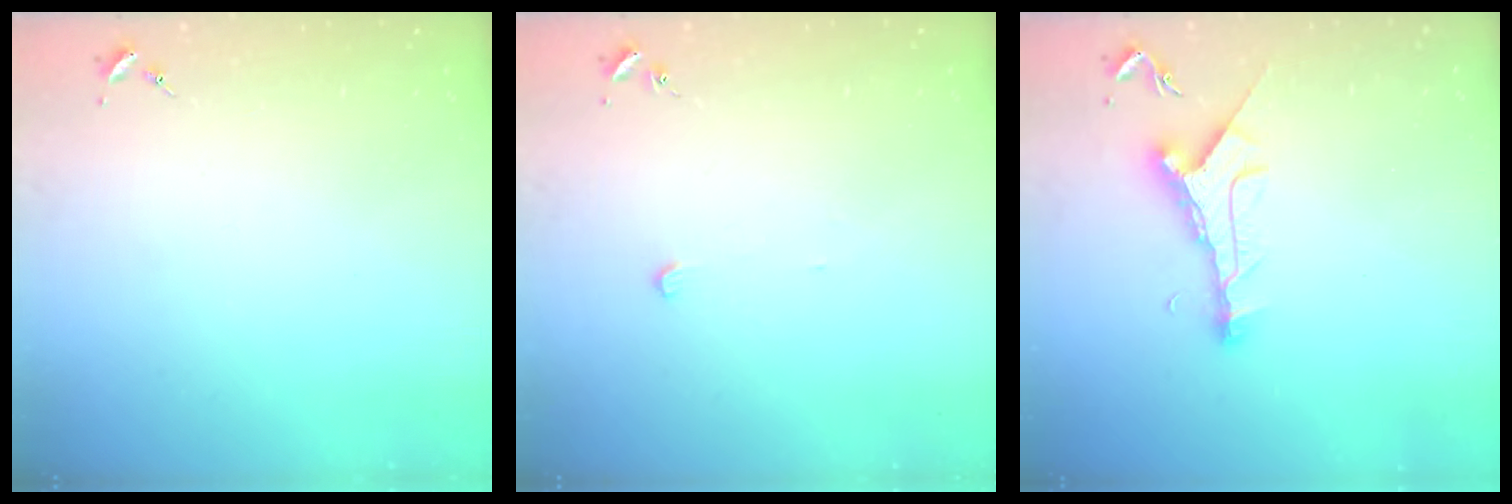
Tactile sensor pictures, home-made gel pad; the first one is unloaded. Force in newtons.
{"total": 2.2, "press": 2.2, "slide": 0.2}
{"total": 9.9, "press": 9.9, "slide": 0.5}